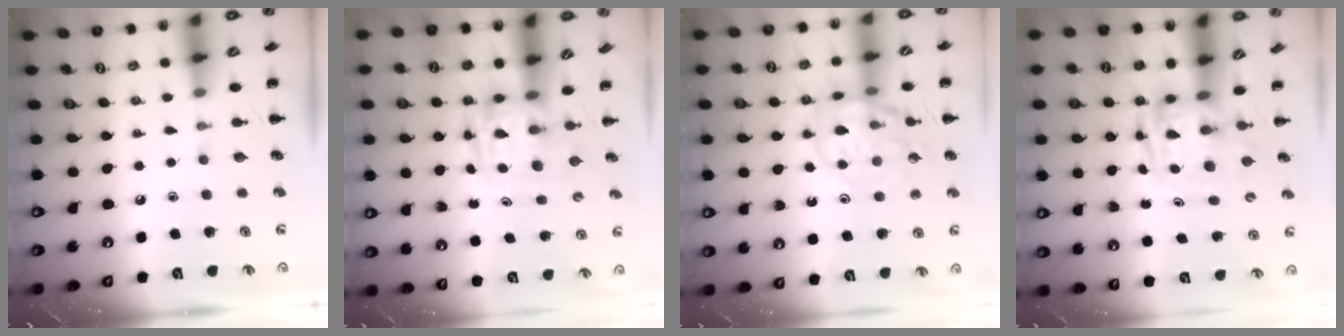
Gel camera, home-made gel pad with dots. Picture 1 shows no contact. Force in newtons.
{"total": 3.9, "press": 3.8, "slide": 0.7}
{"total": 14.5, "press": 14.4, "slide": 1.9}
{"total": 3.4, "press": 3.3, "slide": 0.6}